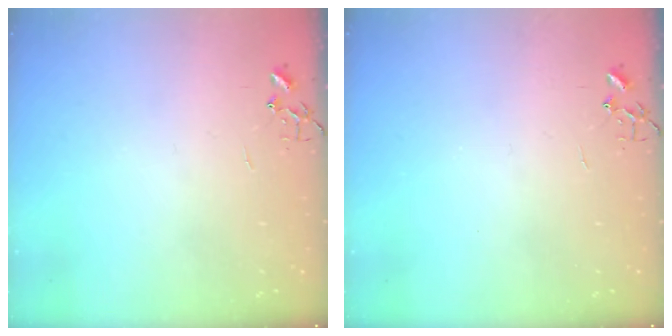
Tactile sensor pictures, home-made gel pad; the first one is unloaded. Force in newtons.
{"total": 0.0}